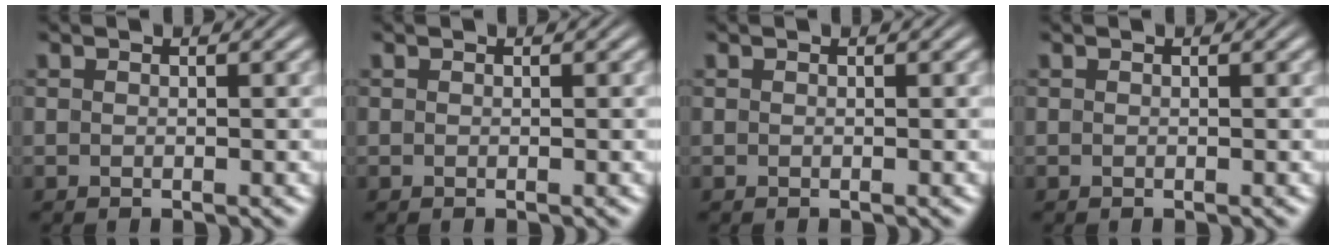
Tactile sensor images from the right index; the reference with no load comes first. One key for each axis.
{"total": 0.0}
{"total": 0.0}
{"total": 0.0}